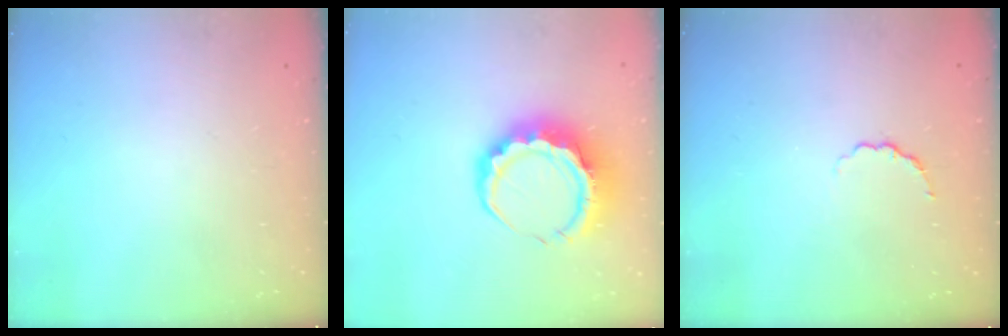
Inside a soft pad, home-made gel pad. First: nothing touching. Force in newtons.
{"total": 11.0, "press": 10.8, "slide": 2.1}
{"total": 3.0, "press": 2.9, "slide": 1.0}